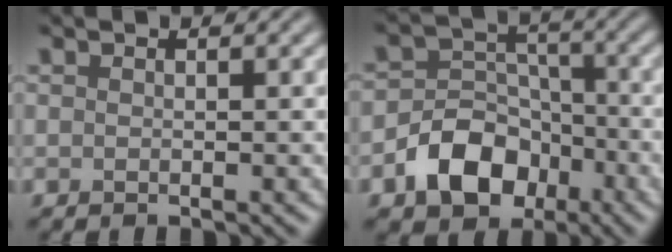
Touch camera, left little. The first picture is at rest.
{"total": 6.7, "force": [-3.4, 4.8, 3.2], "torque": [-0.044, -0.003, -0.066]}